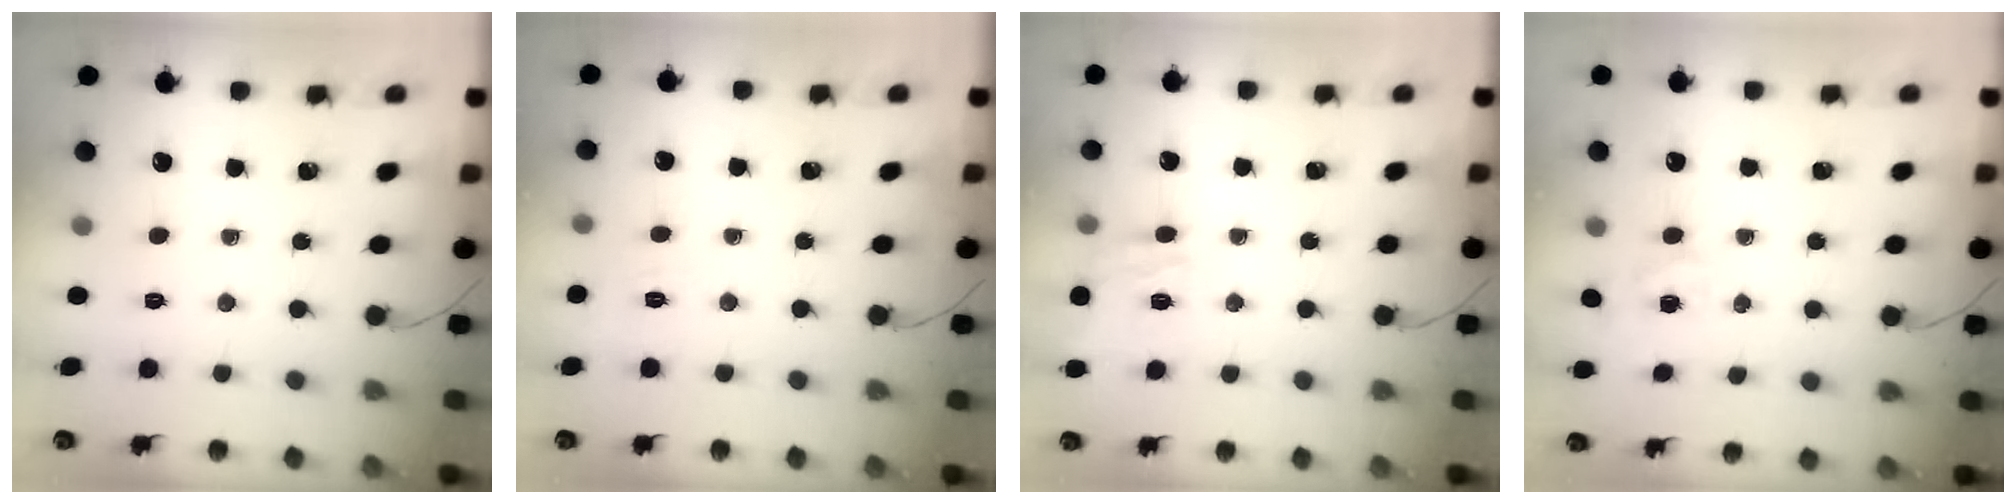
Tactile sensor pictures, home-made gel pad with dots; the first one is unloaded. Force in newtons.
{"total": 1.9, "press": 0.6, "slide": 1.8}
{"total": 14.5, "press": 14.4, "slide": 1.7}
{"total": 1.5, "press": 1.1, "slide": 1.0}